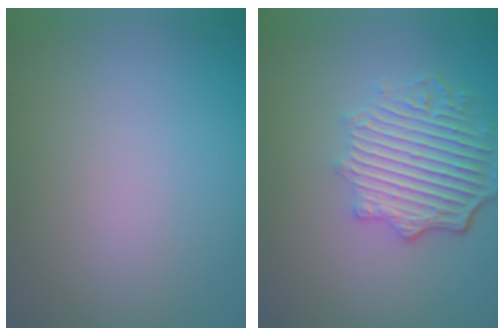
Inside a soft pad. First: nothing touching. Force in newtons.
{"total": 5.9, "press": 4.6, "slide": 3.7}